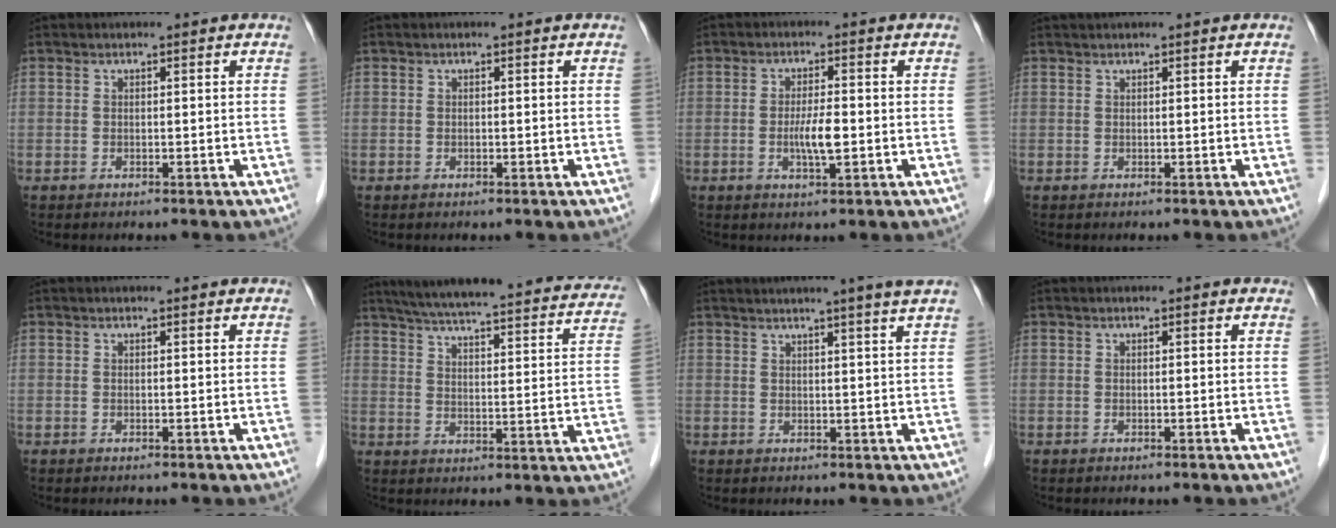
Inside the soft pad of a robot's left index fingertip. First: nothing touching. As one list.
[{"total": 0.0}, {"total": 4.0, "force": [-0.8, 0.6, 3.9], "torque": [-0.077, -0.004, -0.014]}, {"total": 2.1, "force": [1.8, -0.4, 0.9], "torque": [-0.008, 0.022, 0.037]}, {"total": 0.8, "force": [0.8, 0.1, 0.1], "torque": [-0.010, 0.002, 0.008]}, {"total": 29.7, "force": [26.0, 4.3, 13.6], "torque": [-0.209, -0.027, 0.312]}, {"total": 8.0, "force": [6.5, -1.5, 4.3], "torque": [-0.057, 0.008, 0.064]}, {"total": 0.9, "force": [0.7, 0.3, 0.4], "torque": [-0.012, 0.006, 0.006]}]